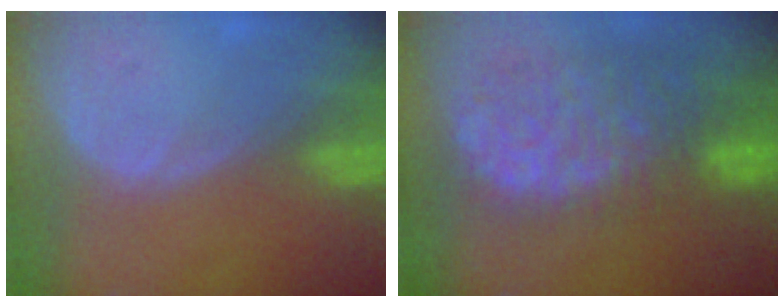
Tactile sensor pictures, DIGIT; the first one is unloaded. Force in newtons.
{"total": 12.7, "press": 10.5, "slide": 7.1}